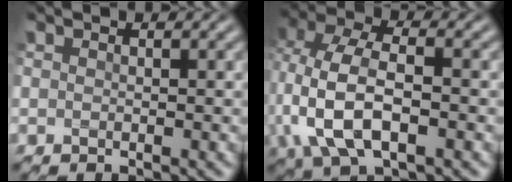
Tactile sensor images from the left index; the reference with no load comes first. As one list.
[{"total": 8.5, "force": [-1.2, 4.6, 7.0], "torque": [-0.160, 0.006, -0.031]}]